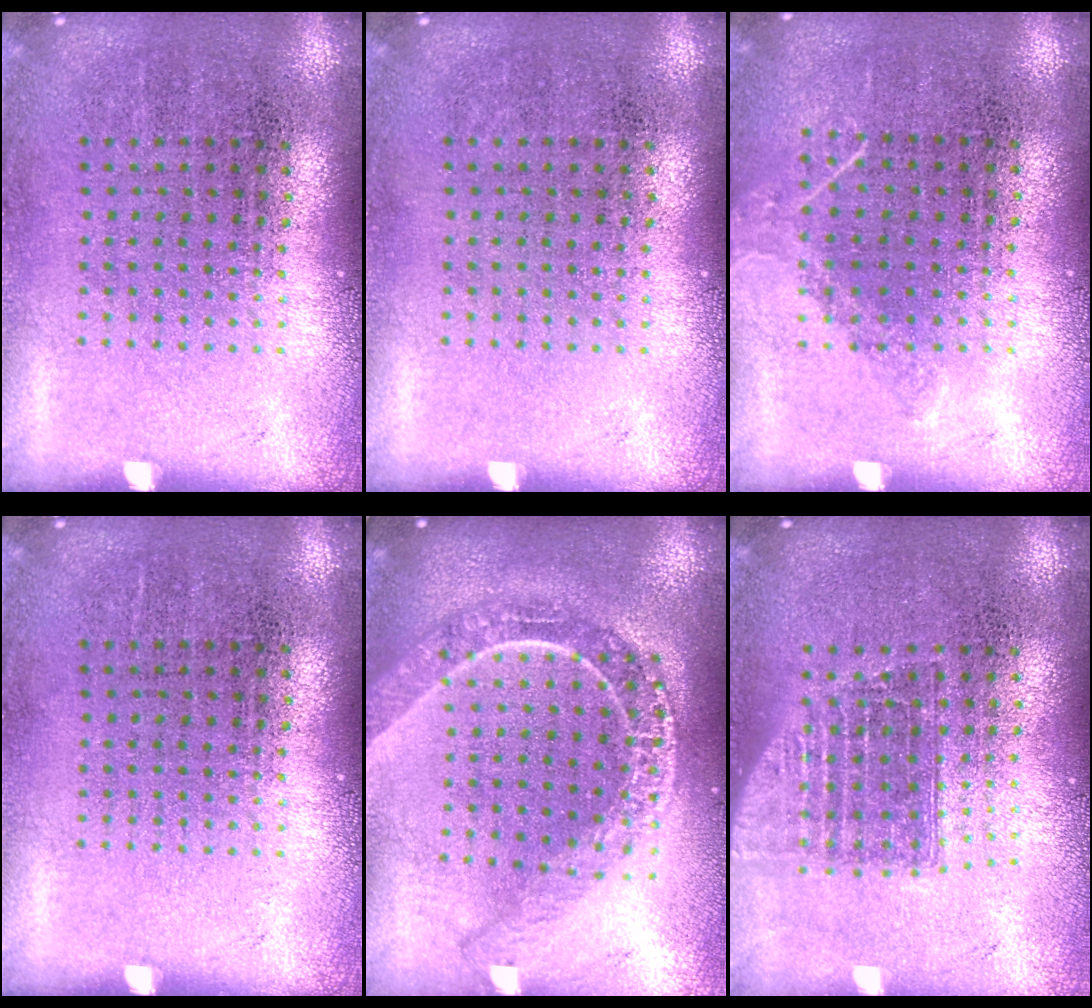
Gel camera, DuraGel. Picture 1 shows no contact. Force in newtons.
{"total": 0.0}
{"total": 0.9, "press": 0.9, "slide": 0.4}
{"total": 0.0}
{"total": 2.2, "press": 1.8, "slide": 1.2}
{"total": 1.4, "press": 1.2, "slide": 0.8}